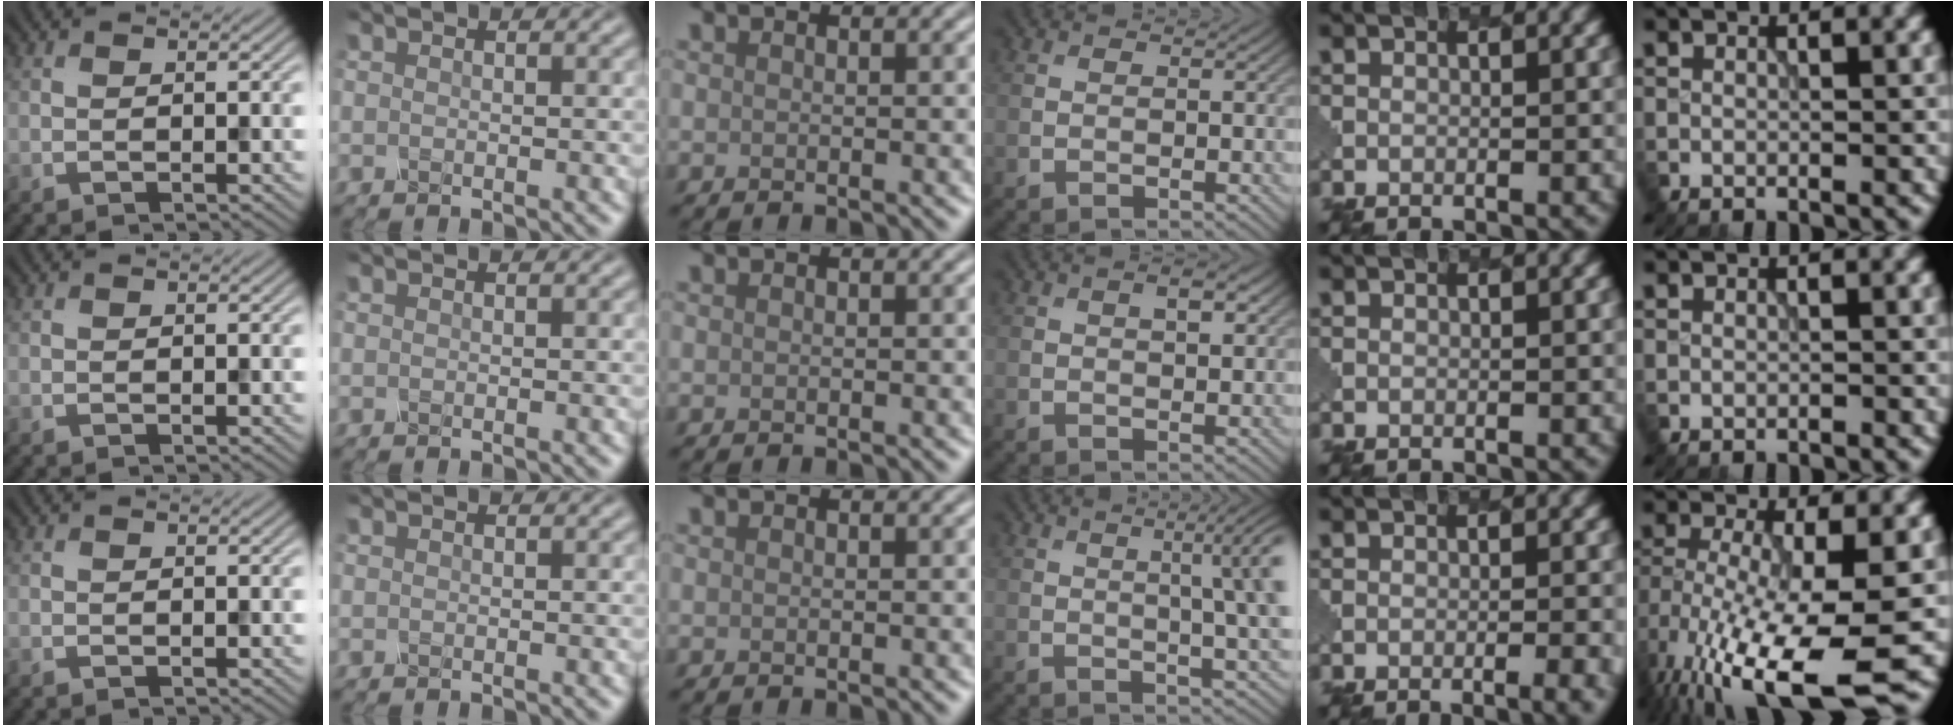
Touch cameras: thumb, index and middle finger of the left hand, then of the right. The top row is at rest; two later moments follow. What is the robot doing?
{"motion": "pour", "object": "mug"}